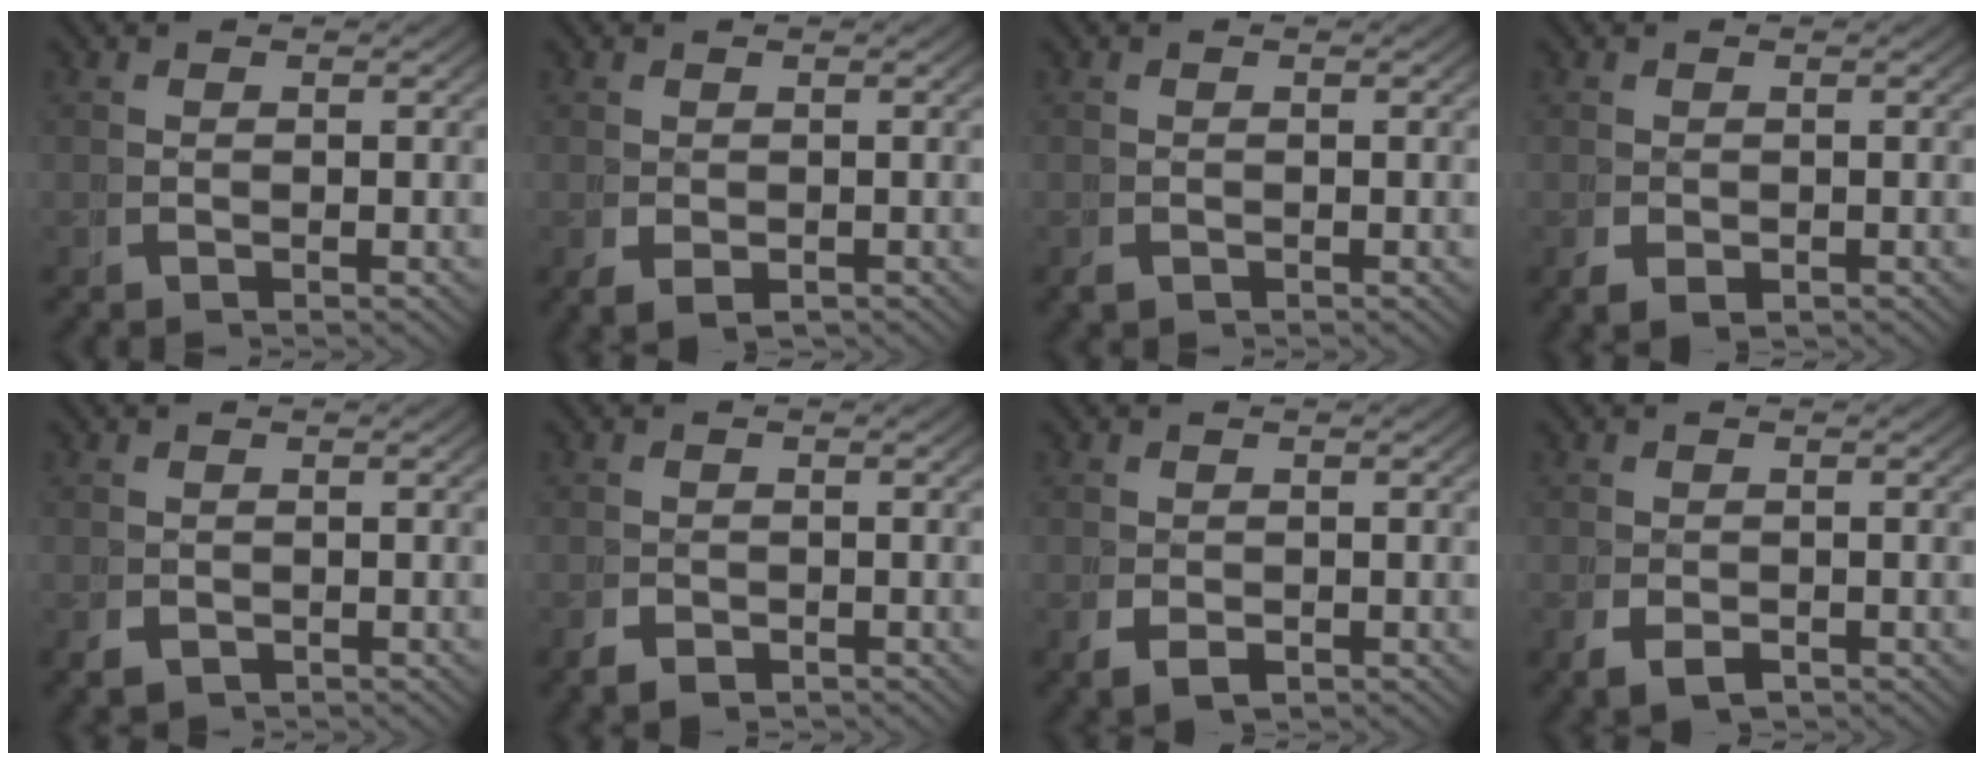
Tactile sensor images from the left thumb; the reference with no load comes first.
{"total": 2.0, "force": [-0.4, 1.4, 1.3], "torque": [-0.033, -0.017, 0.006]}
{"total": 0.8, "force": [-0.5, 0.5, 0.2], "torque": [-0.004, -0.008, -0.008]}
{"total": 2.1, "force": [-0.4, 1.6, 1.3], "torque": [-0.031, -0.018, 0.003]}
{"total": 1.6, "force": [-0.6, 1.3, 0.7], "torque": [-0.014, -0.013, -0.002]}
{"total": 1.9, "force": [-1.0, 1.3, 0.9], "torque": [-0.017, -0.012, -0.014]}
{"total": 2.2, "force": [-0.5, 1.6, 1.4], "torque": [-0.036, -0.017, 0.003]}
{"total": 2.3, "force": [-0.8, 1.6, 1.4], "torque": [-0.032, -0.016, -0.004]}